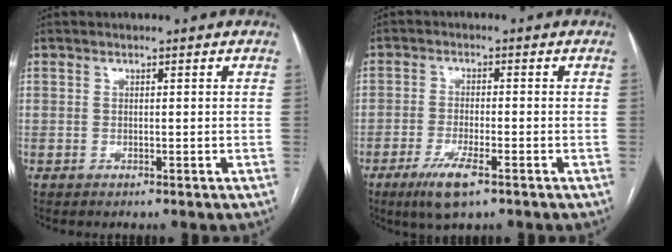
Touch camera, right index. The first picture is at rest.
{"total": 5.8, "force": [-3.4, 1.2, 4.6], "torque": [-0.094, -0.009, -0.056]}